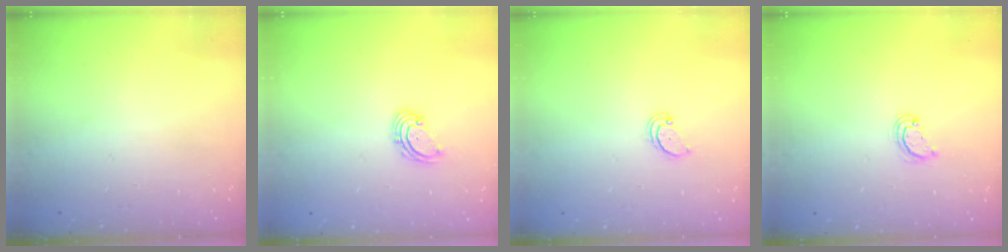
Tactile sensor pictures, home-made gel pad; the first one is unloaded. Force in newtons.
{"total": 2.6, "press": 2.5, "slide": 0.6}
{"total": 2.4, "press": 2.3, "slide": 0.5}
{"total": 2.6, "press": 2.6, "slide": 0.3}